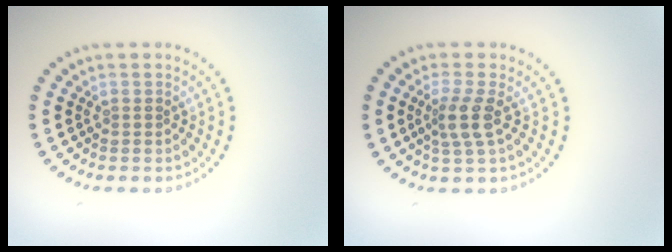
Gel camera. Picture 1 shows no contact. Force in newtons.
{"total": 2.5, "press": 2.0, "slide": 1.5}